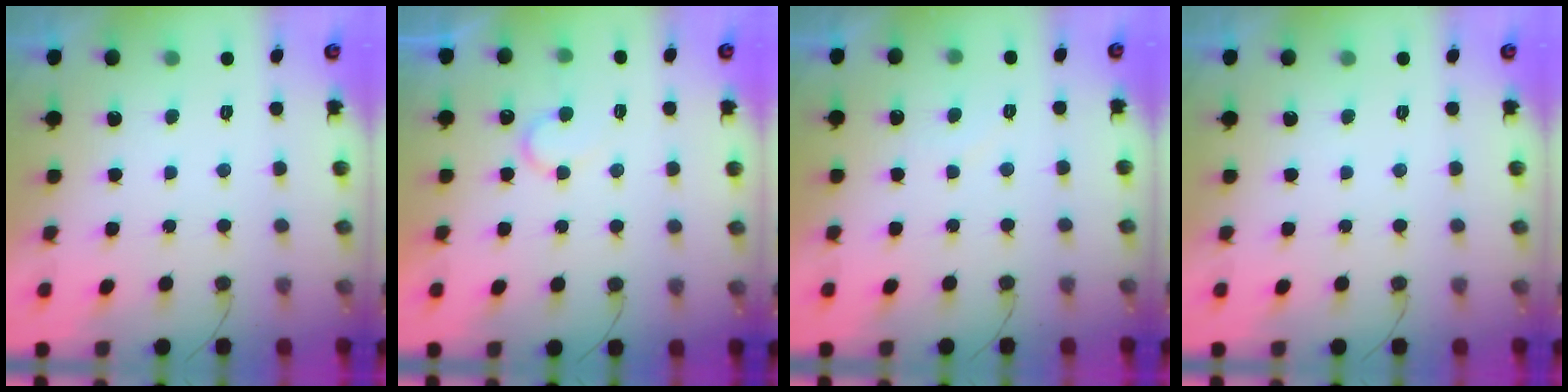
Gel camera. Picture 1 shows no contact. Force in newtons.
{"total": 6.8, "press": 6.8, "slide": 0.6}
{"total": 4.0, "press": 4.0, "slide": 0.3}
{"total": 0.0}